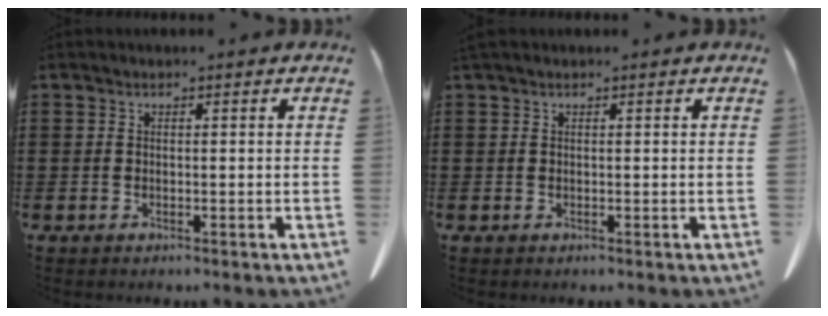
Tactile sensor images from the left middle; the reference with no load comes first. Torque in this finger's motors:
{"motor_torque": [0.33, 0.19, 0.11, 0.07]}